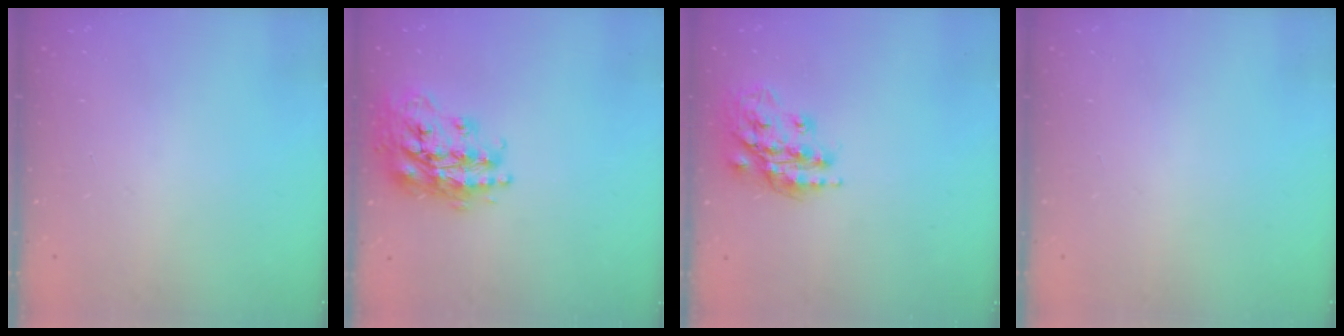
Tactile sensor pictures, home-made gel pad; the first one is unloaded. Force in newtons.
{"total": 20.1, "press": 20.1, "slide": 1.4}
{"total": 17.5, "press": 17.4, "slide": 1.4}
{"total": 0.0}